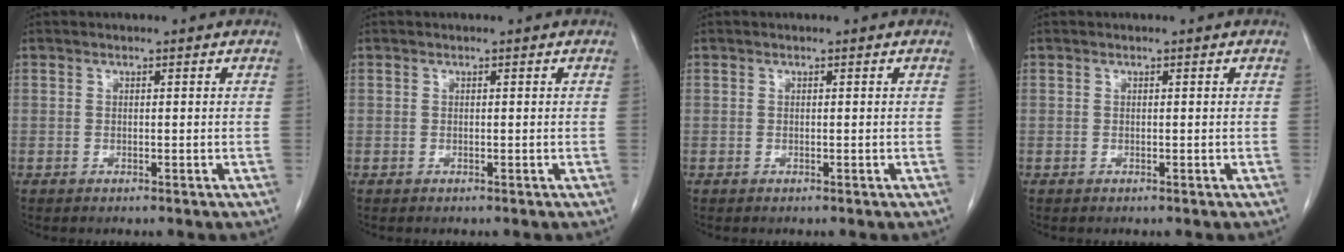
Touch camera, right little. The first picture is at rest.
{"total": 0.0}
{"total": 0.0}
{"total": 0.0}